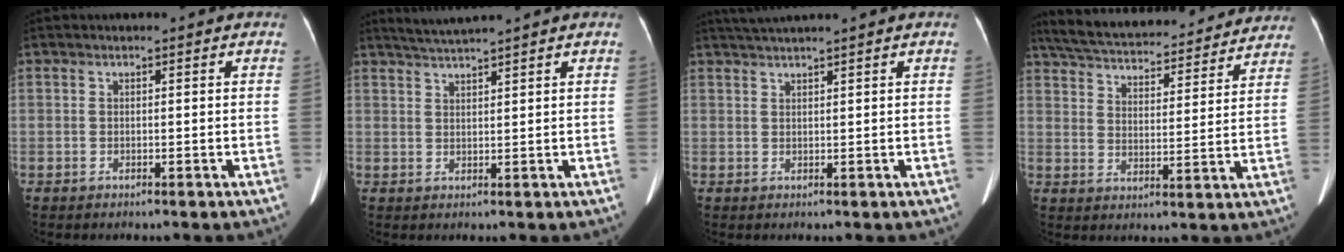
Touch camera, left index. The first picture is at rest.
{"total": 3.8, "force": [3.4, -1.1, 1.2], "torque": [-0.024, 0.015, 0.066]}
{"total": 3.3, "force": [2.7, -1.1, 1.4], "torque": [-0.026, 0.017, 0.054]}
{"total": 25.8, "force": [23.3, 5.7, 9.4], "torque": [-0.171, 0.007, 0.311]}